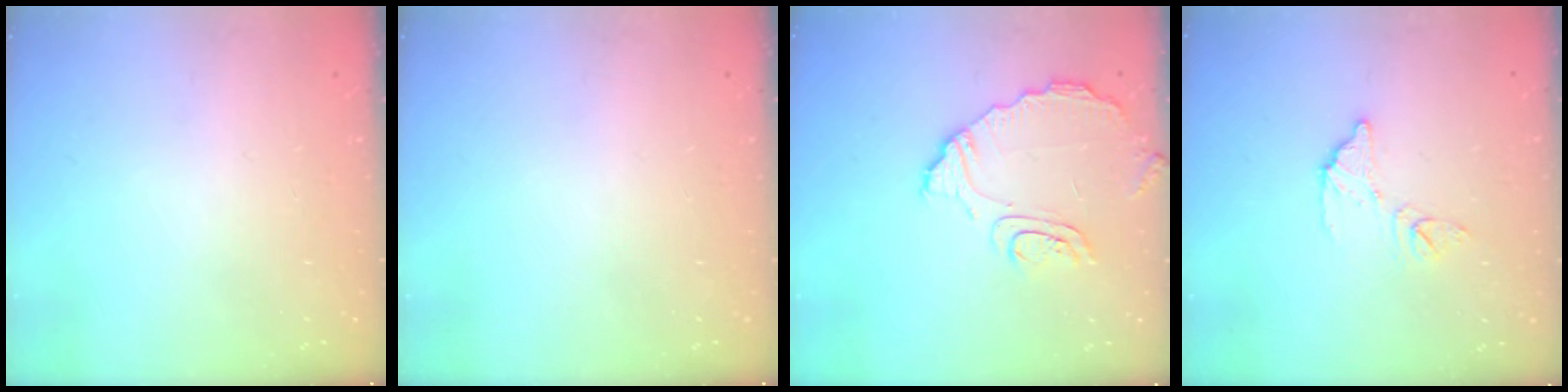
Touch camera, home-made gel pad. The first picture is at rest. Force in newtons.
{"total": 0.0}
{"total": 9.5, "press": 9.5, "slide": 0.8}
{"total": 8.8, "press": 8.7, "slide": 0.6}